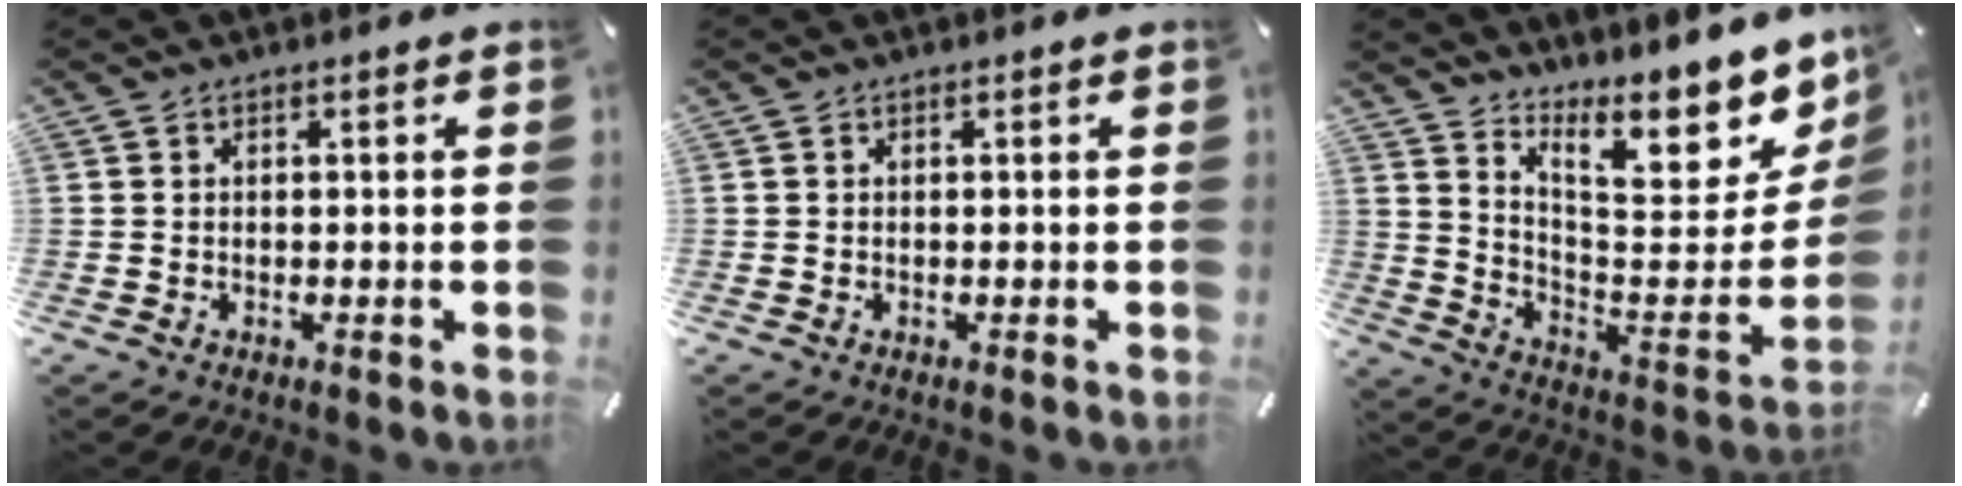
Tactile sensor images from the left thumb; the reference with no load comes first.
{"total": 0.0}
{"total": 17.4, "force": [13.1, 5.7, 9.9], "torque": [-0.115, -0.130, 0.214]}